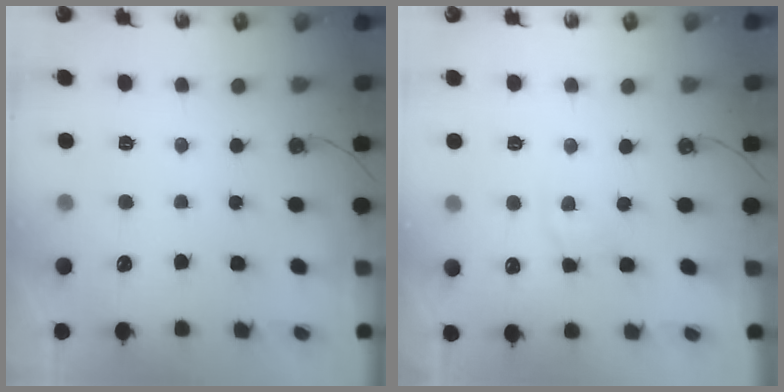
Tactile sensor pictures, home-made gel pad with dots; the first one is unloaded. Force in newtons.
{"total": 6.7, "press": 6.6, "slide": 0.8}